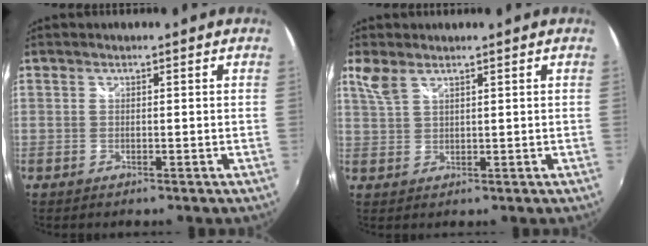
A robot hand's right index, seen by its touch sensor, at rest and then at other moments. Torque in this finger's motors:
{"motor_torque": [0.01, 0.01, 0.04, 0.04]}